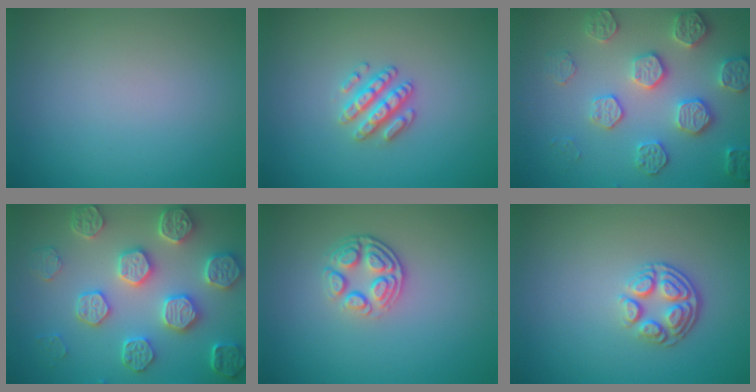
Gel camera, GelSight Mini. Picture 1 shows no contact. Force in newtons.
{"total": 2.8, "press": 2.6, "slide": 0.9}
{"total": 4.6, "press": 4.5, "slide": 0.7}
{"total": 6.7, "press": 5.8, "slide": 3.4}
{"total": 3.5, "press": 2.6, "slide": 2.4}
{"total": 3.6, "press": 2.6, "slide": 2.4}